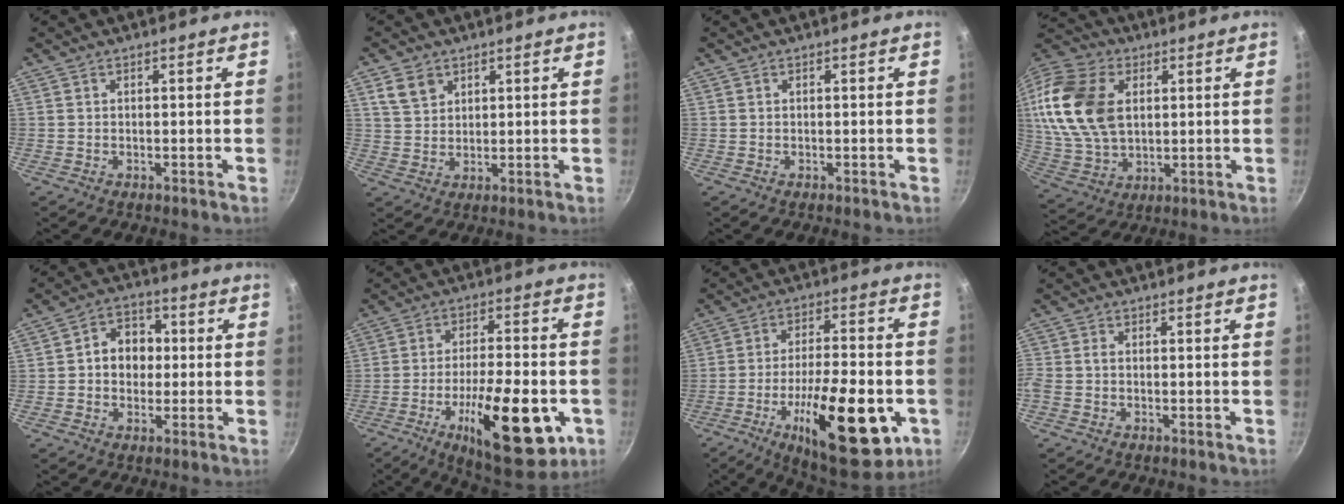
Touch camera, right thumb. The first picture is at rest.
{"total": 5.2, "force": [2.7, 3.8, 2.4], "torque": [-0.027, -0.005, 0.057]}
{"total": 0.0}
{"total": 21.3, "force": [4.0, 14.4, 15.1], "torque": [-0.298, 0.005, 0.078]}
{"total": 8.3, "force": [0.3, 6.9, 4.7], "torque": [-0.030, 0.016, -0.007]}
{"total": 21.4, "force": [-7.3, 7.8, 18.5], "torque": [-0.260, 0.012, -0.103]}
{"total": 23.9, "force": [-8.0, 9.0, 20.7], "torque": [-0.291, 0.014, -0.113]}
{"total": 2.3, "force": [-0.8, 1.6, 1.5], "torque": [-0.042, 0.008, -0.027]}